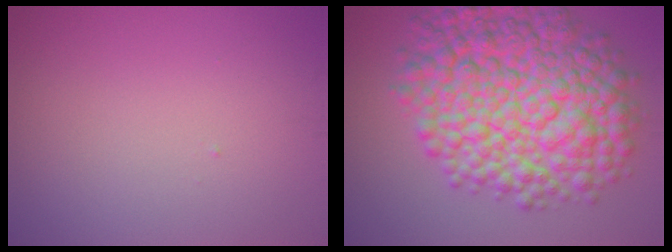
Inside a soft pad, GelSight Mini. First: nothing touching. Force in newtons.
{"total": 12.8, "press": 12.8, "slide": 0.2}